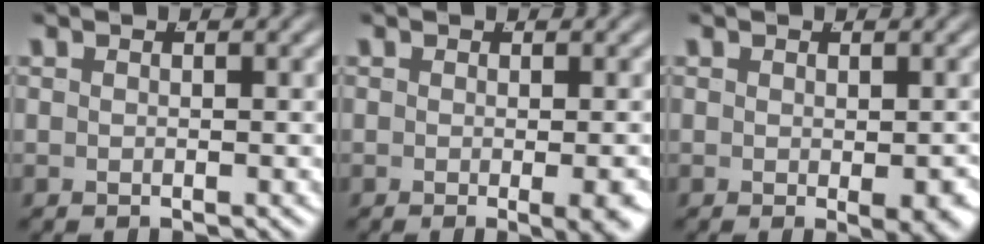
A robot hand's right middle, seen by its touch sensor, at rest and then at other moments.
{"total": 2.3, "force": [-0.7, 0.0, 2.2], "torque": [-0.023, -0.007, -0.008]}
{"total": 2.0, "force": [-0.5, 0.5, 1.8], "torque": [-0.012, -0.010, -0.003]}